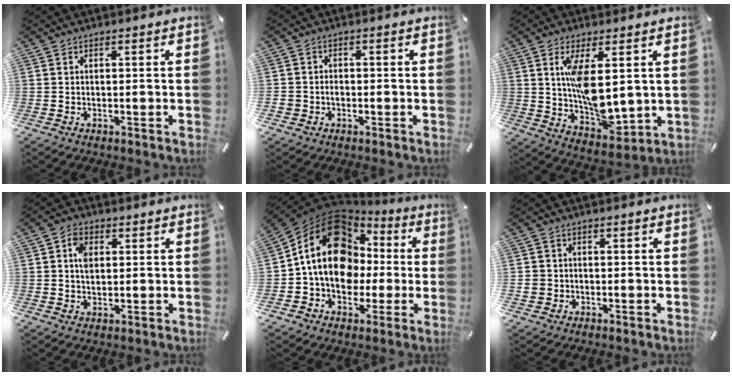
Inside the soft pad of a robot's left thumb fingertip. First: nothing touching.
{"total": 2.6, "force": [-0.9, 2.4, 0.7], "torque": [-0.014, 0.005, -0.019]}
{"total": 12.3, "force": [2.8, 6.1, 10.3], "torque": [-0.186, -0.020, 0.051]}
{"total": 4.9, "force": [1.1, 3.6, 3.1], "torque": [-0.050, 0.004, 0.015]}
{"total": 18.0, "force": [1.8, 14.6, 10.3], "torque": [-0.183, -0.008, 0.033]}
{"total": 3.1, "force": [-0.7, 3.0, 0.7], "torque": [-0.012, 0.006, -0.014]}